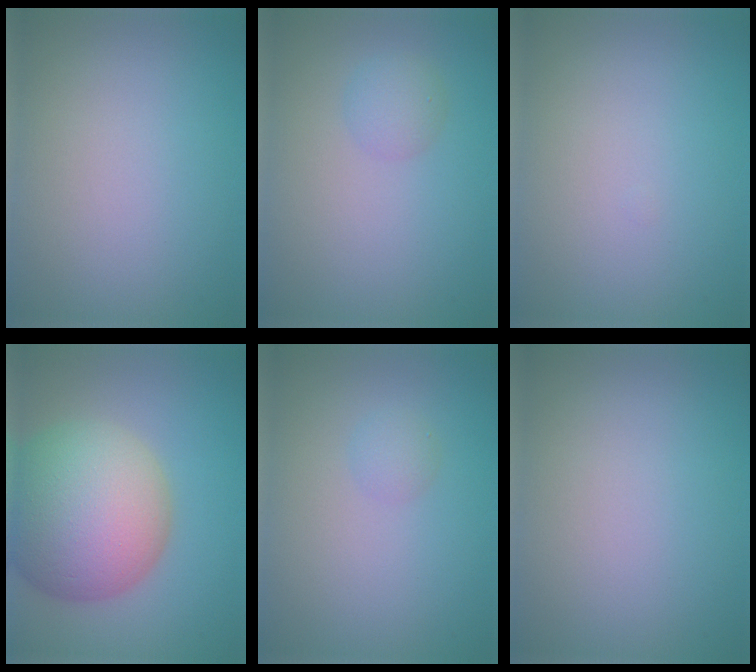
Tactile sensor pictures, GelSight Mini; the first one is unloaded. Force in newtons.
{"total": 1.6, "press": 1.6, "slide": 0.1}
{"total": 0.0}
{"total": 12.4, "press": 12.4, "slide": 0.7}
{"total": 1.1, "press": 1.1, "slide": 0.0}
{"total": 0.0}